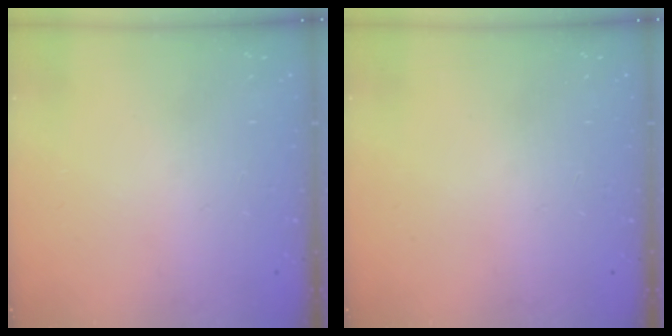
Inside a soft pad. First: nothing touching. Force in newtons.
{"total": 0.0}